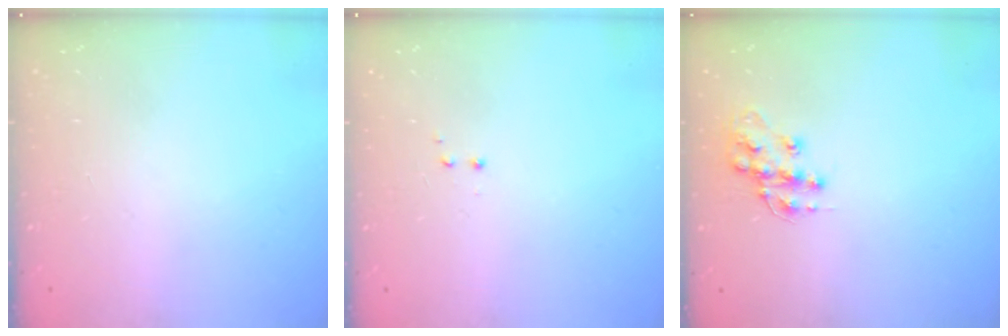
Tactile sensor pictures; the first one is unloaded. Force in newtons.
{"total": 1.2, "press": 1.0, "slide": 0.6}
{"total": 11.6, "press": 11.5, "slide": 0.8}